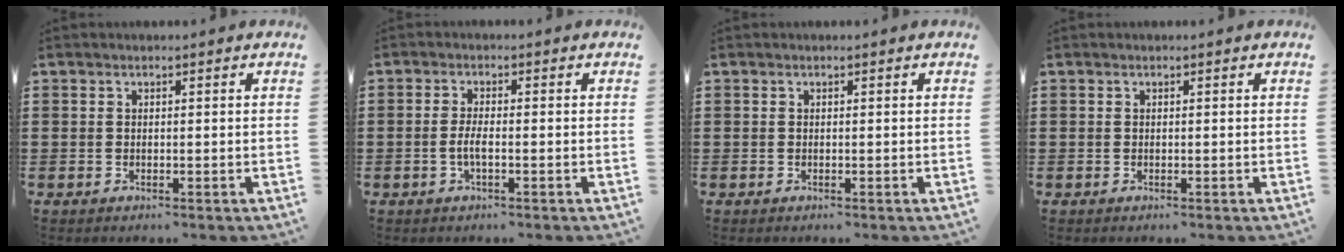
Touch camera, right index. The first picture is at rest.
{"total": 2.5, "force": [-0.8, 0.5, 2.4], "torque": [-0.057, -0.005, -0.019]}
{"total": 0.0}
{"total": 0.0}